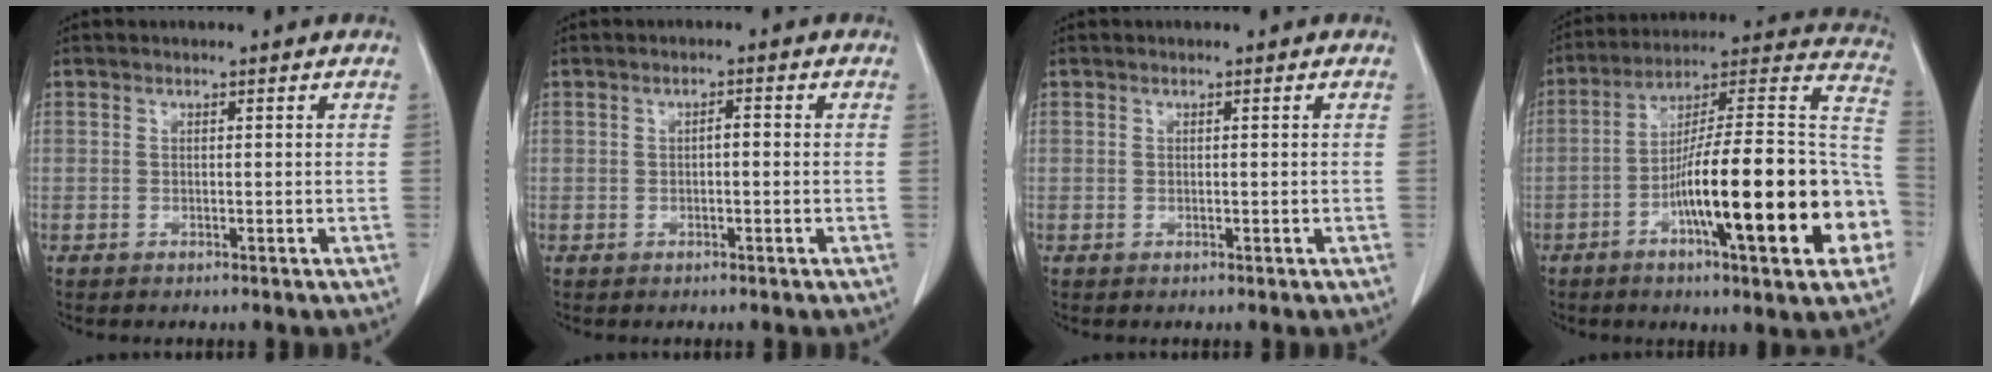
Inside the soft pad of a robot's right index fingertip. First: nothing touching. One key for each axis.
{"total": 1.7, "fx": 0.0, "fy": 0.8, "fz": 1.5, "tx": -0.029, "ty": 0.005, "tz": 0.000}
{"total": 0.0}
{"total": 26.1, "fx": -7.9, "fy": 4.0, "fz": 24.5, "tx": -0.304, "ty": 0.016, "tz": -0.119}